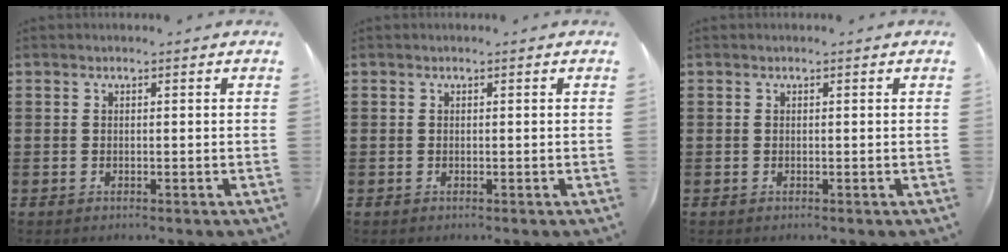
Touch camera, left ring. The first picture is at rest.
{"total": 0.0}
{"total": 0.0}